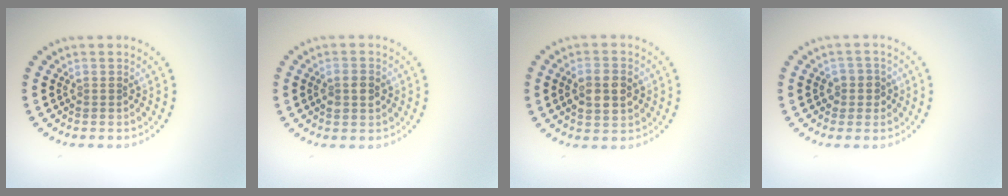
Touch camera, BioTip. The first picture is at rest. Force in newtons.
{"total": 1.9, "press": 1.9, "slide": 0.2}
{"total": 3.9, "press": 3.9, "slide": 0.3}
{"total": 1.8, "press": 1.5, "slide": 0.9}